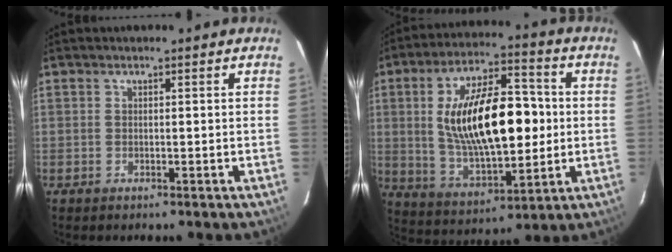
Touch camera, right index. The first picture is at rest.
{"total": 20.6, "force": [1.2, 8.9, 18.5], "torque": [-0.331, 0.013, 0.036]}